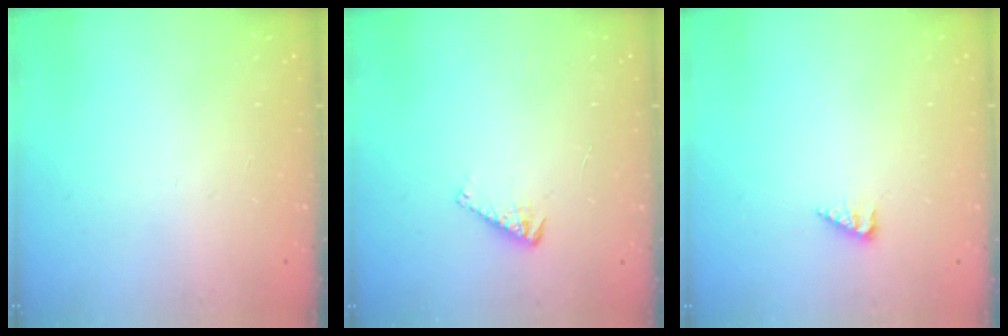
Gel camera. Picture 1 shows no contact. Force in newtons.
{"total": 4.4, "press": 4.4, "slide": 0.5}
{"total": 2.7, "press": 2.7, "slide": 0.4}